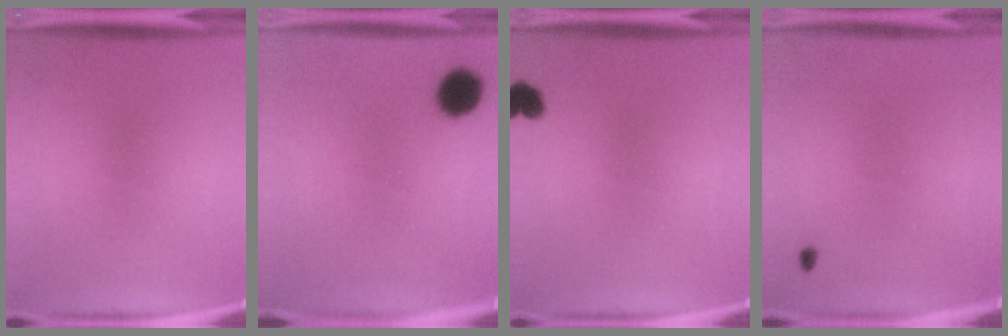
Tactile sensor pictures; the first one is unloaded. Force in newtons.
{"total": 6.9}
{"total": 2.7}
{"total": 0.6}